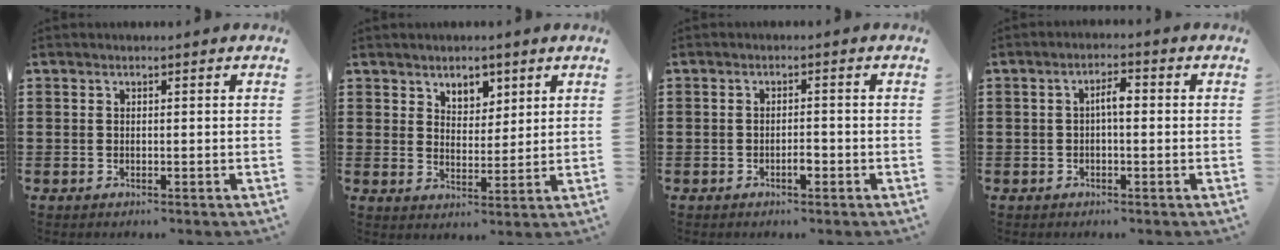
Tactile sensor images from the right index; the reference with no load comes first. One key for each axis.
{"total": 4.2, "fx": 3.2, "fy": 2.5, "fz": 0.9, "tx": -0.024, "ty": 0.004, "tz": 0.057}
{"total": 2.0, "fx": -0.9, "fy": 0.7, "fz": 1.7, "tx": -0.032, "ty": 0.002, "tz": -0.016}
{"total": 2.7, "fx": -0.2, "fy": 0.8, "fz": 2.5, "tx": -0.047, "ty": 0.007, "tz": -0.006}